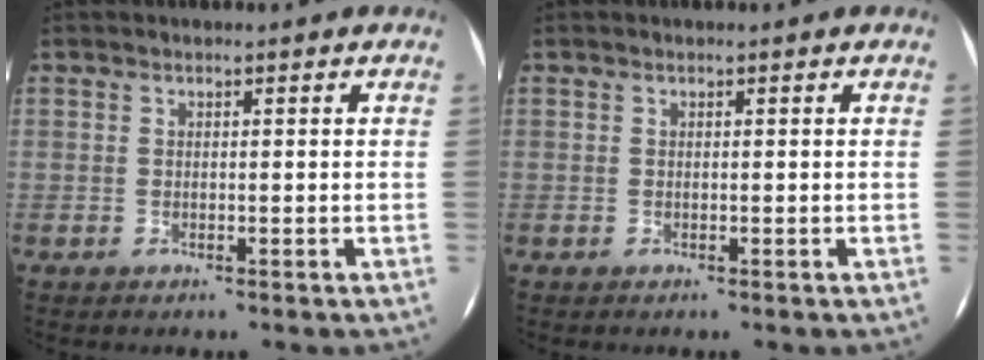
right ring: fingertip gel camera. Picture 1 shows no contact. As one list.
[{"total": 0.0}]